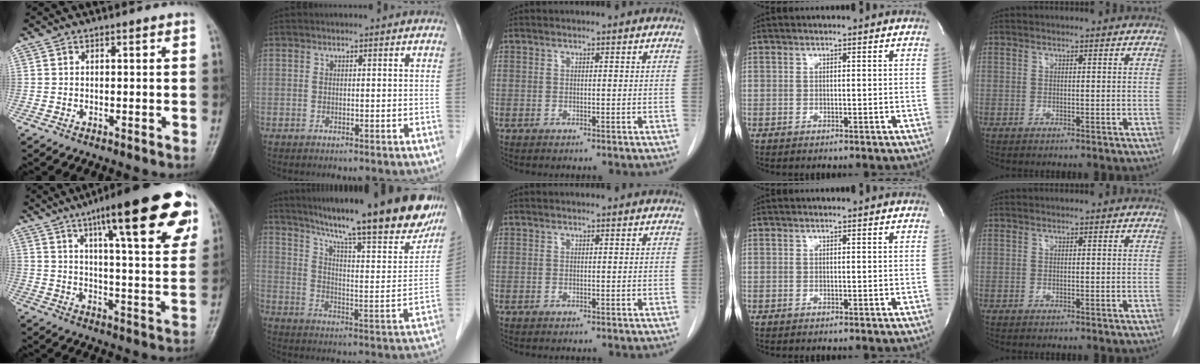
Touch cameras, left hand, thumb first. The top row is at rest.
{"thumb": {"total": 24.8, "force": [13.2, 5.5, 20.2], "torque": [-0.262, -0.023, 0.188]}, "index": {"total": 25.6, "force": [21.5, 2.9, 13.6], "torque": [-0.211, -0.045, 0.292]}}